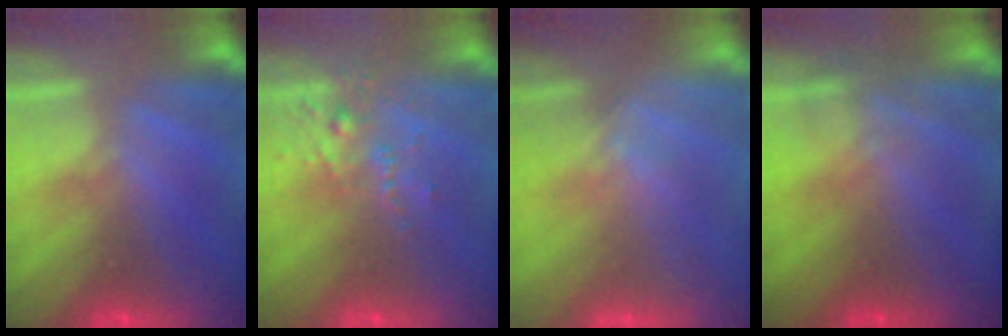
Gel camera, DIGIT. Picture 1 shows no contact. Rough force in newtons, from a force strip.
{"total": 2.6}
{"total": 1.7}
{"total": 1.8}